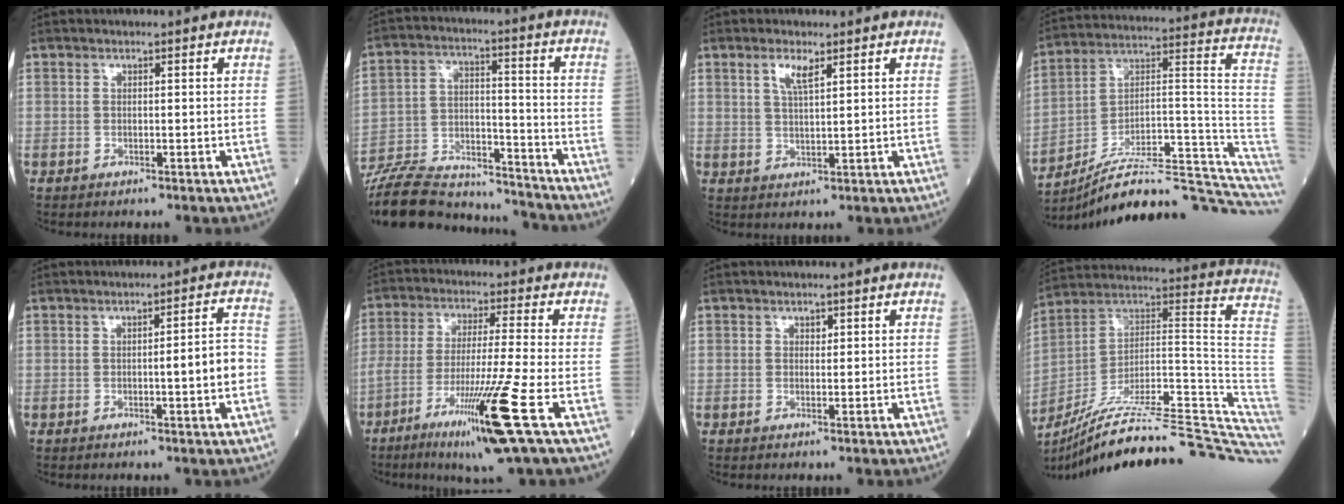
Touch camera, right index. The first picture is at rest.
{"total": 21.8, "force": [-20.5, 4.6, 6.0], "torque": [-0.148, 0.002, -0.325]}
{"total": 3.4, "force": [1.9, 0.6, 2.8], "torque": [-0.058, 0.001, 0.038]}
{"total": 21.5, "force": [-18.6, 2.2, 10.4], "torque": [-0.094, 0.059, -0.279]}
{"total": 4.8, "force": [-0.9, 0.1, 4.8], "torque": [-0.065, 0.006, -0.013]}
{"total": 13.7, "force": [-6.4, -1.7, 12.1], "torque": [-0.230, -0.035, -0.114]}
{"total": 0.8, "force": [0.4, 0.5, 0.4], "torque": [-0.002, -0.002, 0.006]}
{"total": 32.4, "force": [-27.7, 2.4, 16.7], "torque": [-0.138, 0.014, -0.401]}